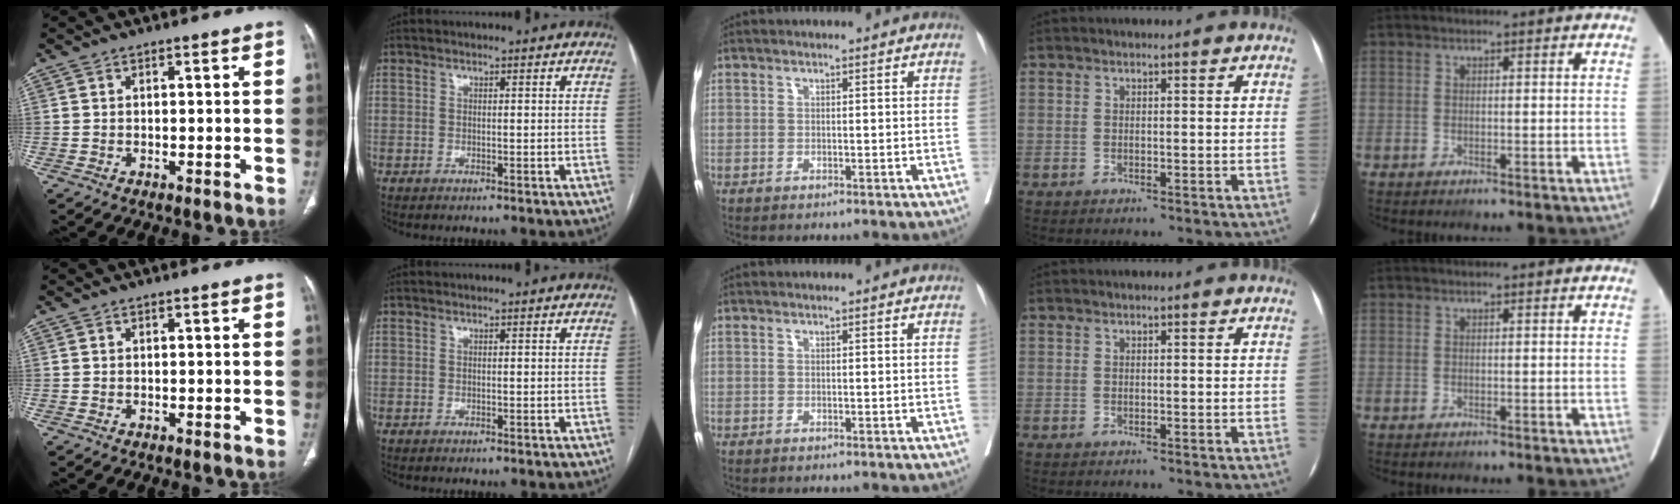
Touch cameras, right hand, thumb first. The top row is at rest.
{}